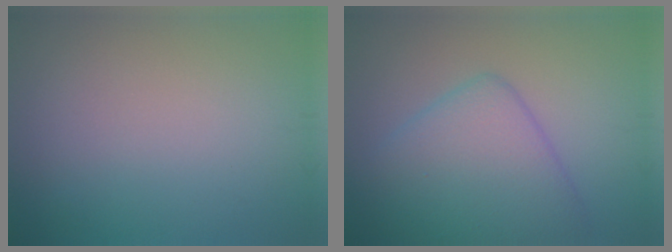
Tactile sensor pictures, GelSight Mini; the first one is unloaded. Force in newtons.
{"total": 7.0, "press": 7.0, "slide": 0.2}